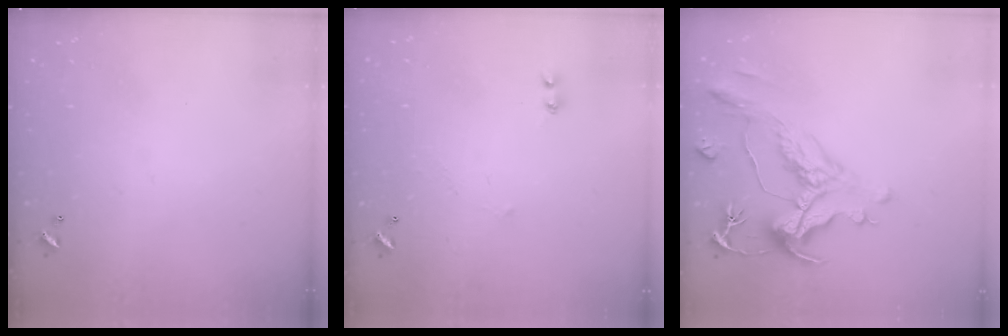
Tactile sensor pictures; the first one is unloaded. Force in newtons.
{"total": 2.9, "press": 2.9, "slide": 0.4}
{"total": 1.6, "press": 0.6, "slide": 1.5}